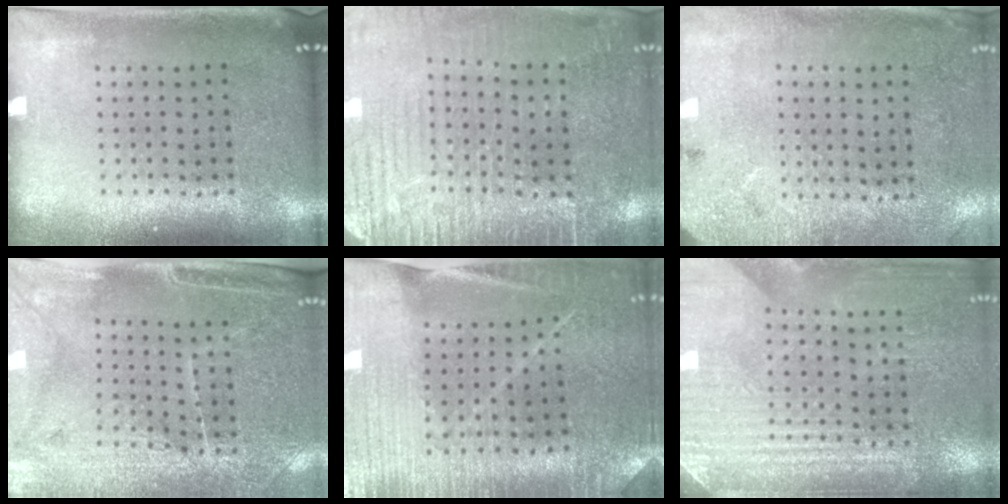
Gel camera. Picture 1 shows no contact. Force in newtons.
{"total": 3.5, "press": 3.3, "slide": 0.9}
{"total": 2.7, "press": 2.2, "slide": 1.7}
{"total": 3.3, "press": 3.1, "slide": 1.0}
{"total": 2.3, "press": 2.3, "slide": 0.1}
{"total": 3.2, "press": 3.2, "slide": 0.3}